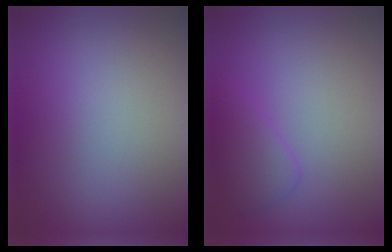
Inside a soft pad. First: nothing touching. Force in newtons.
{"total": 2.1, "press": 2.1, "slide": 0.0}